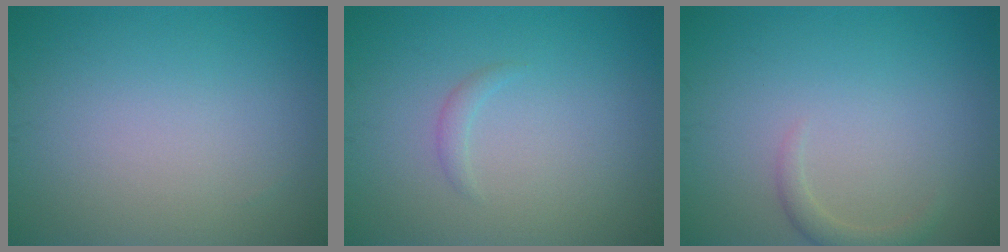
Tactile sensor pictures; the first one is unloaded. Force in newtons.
{"total": 0.8, "press": 0.8, "slide": 0.1}
{"total": 1.4, "press": 1.4, "slide": 0.1}